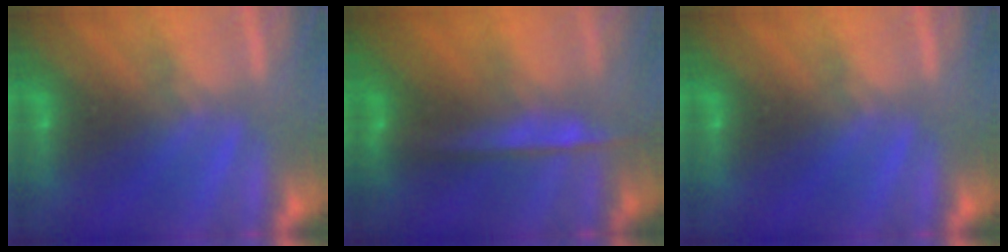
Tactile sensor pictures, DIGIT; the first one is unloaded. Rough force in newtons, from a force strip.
{"total": 8.4}
{"total": 0.0}